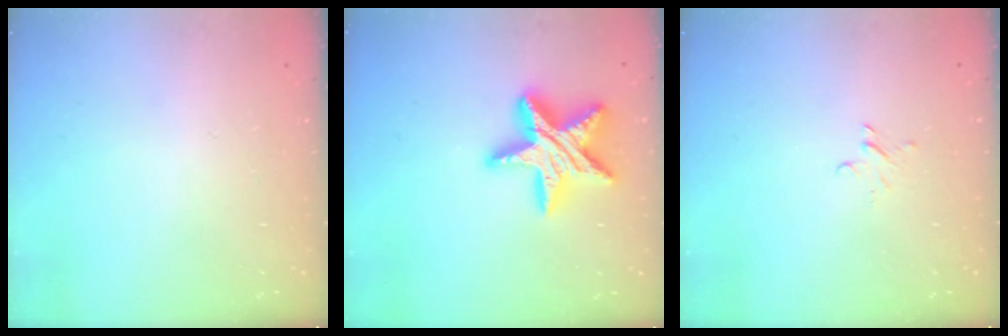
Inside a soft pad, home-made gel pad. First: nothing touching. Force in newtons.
{"total": 17.6, "press": 17.6, "slide": 1.2}
{"total": 2.2, "press": 2.2, "slide": 0.2}